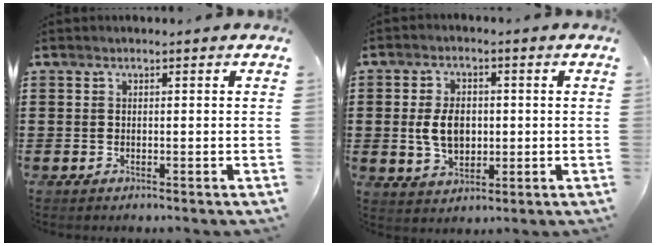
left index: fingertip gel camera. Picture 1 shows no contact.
{"total": 6.2, "force": [0.1, 4.0, 4.7], "torque": [-0.092, 0.001, -0.006]}